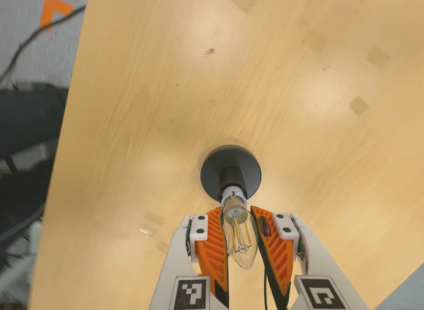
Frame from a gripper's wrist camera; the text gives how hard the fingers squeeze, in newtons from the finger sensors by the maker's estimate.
{"total": 18.1, "left": 18.0, "right": 18.3}